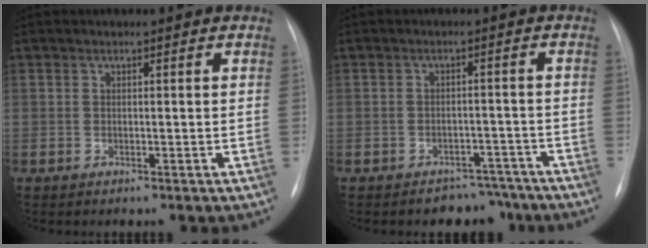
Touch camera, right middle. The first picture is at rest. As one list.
[{"total": 4.8, "force": [-4.0, 2.6, 0.0], "torque": [0.019, 0.021, -0.051]}]